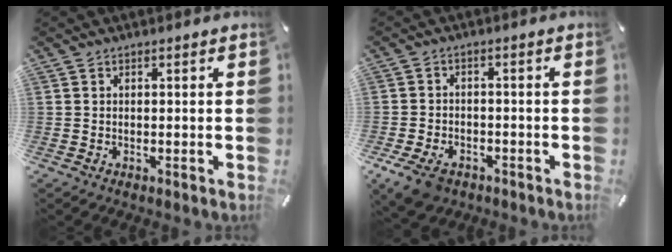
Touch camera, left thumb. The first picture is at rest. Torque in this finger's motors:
{"motor_torque": [0.08, 0.22, 0.09, 0.09, 0.13]}